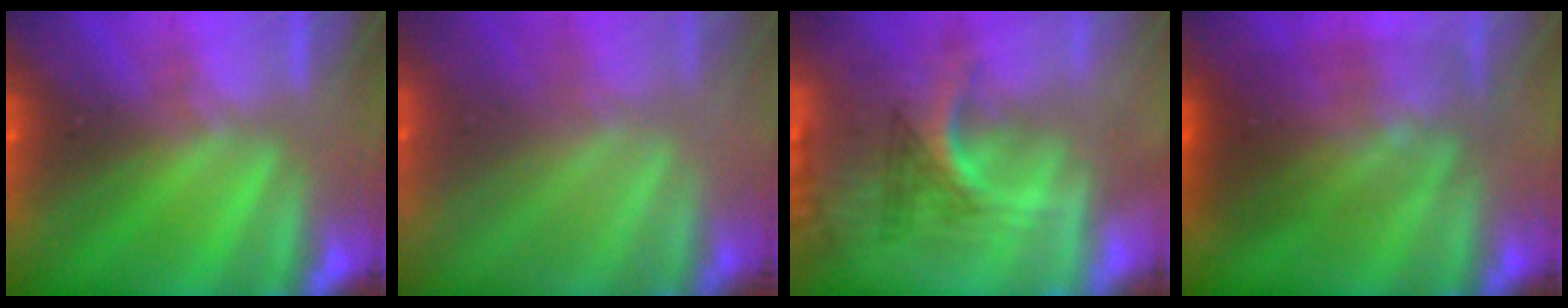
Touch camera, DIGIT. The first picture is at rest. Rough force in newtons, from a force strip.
{"total": 1.7}
{"total": 2.9}
{"total": 3.6}